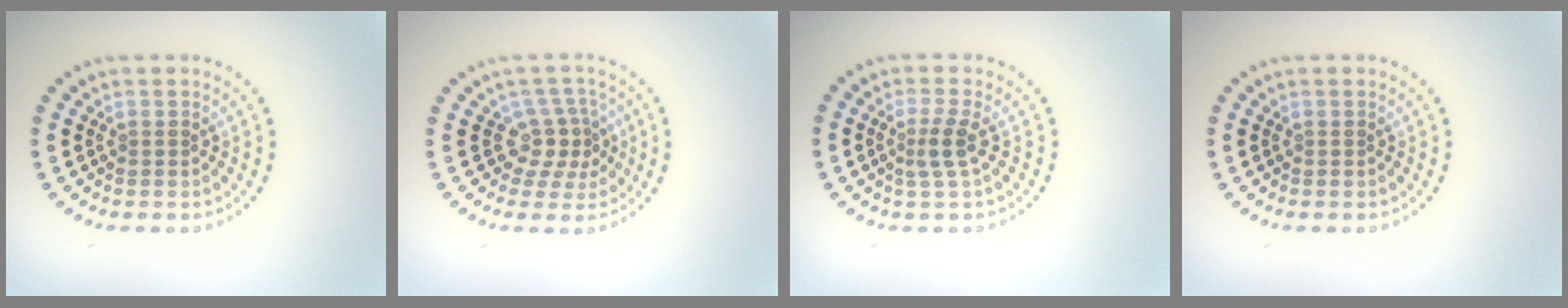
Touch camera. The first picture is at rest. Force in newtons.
{"total": 3.0, "press": 2.2, "slide": 2.0}
{"total": 1.8, "press": 1.4, "slide": 1.2}
{"total": 0.0}